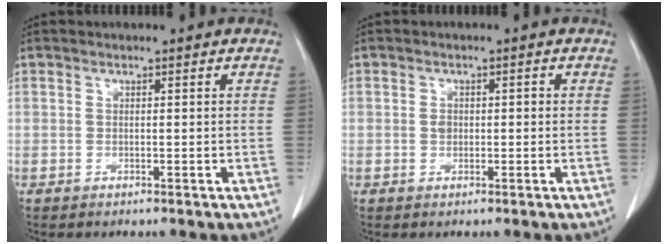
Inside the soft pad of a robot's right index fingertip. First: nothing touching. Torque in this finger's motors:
{"motor_torque": [0.08, -0.04, 0.00, 0.00]}